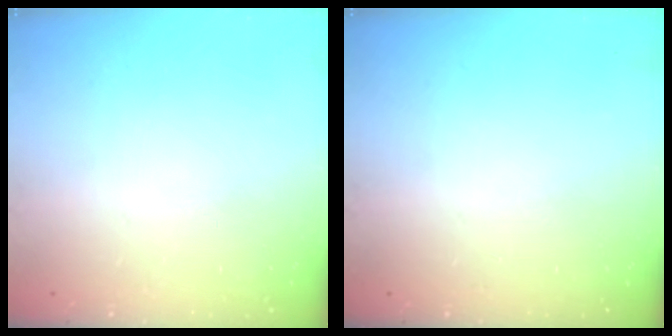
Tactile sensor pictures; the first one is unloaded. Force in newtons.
{"total": 0.0}